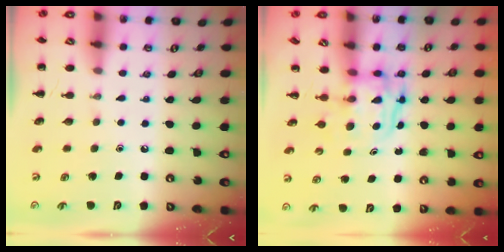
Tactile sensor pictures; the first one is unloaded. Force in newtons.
{"total": 3.8, "press": 3.8, "slide": 0.4}